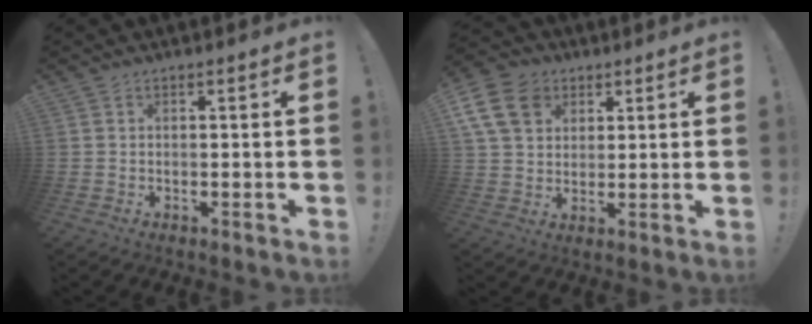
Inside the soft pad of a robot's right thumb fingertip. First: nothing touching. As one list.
[{"total": 14.0, "force": [5.2, 11.1, 6.8], "torque": [-0.116, -0.019, 0.105]}]